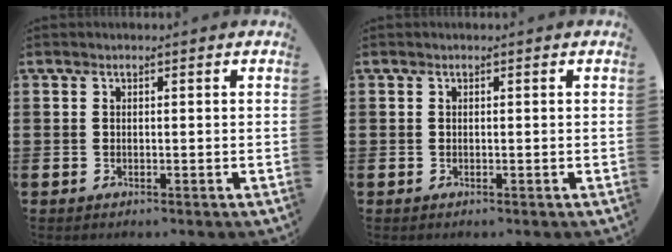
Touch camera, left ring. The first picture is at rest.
{"total": 0.0}